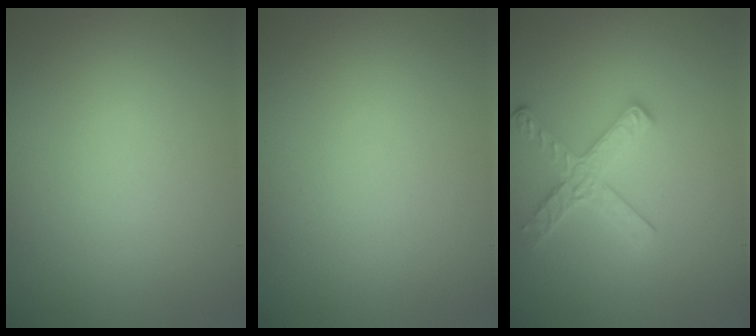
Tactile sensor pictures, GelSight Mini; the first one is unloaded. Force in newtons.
{"total": 0.0}
{"total": 2.9, "press": 2.8, "slide": 0.6}